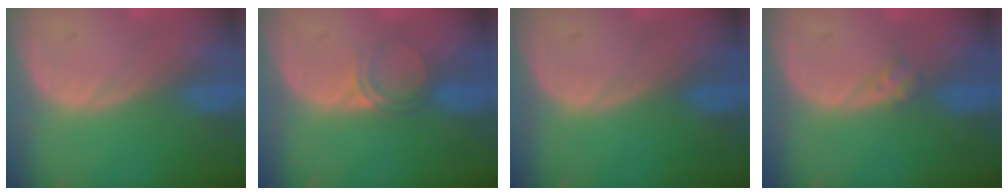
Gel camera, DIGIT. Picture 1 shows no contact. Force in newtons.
{"total": 2.5, "press": 2.1, "slide": 1.2}
{"total": 0.0}
{"total": 1.6, "press": 1.4, "slide": 0.8}